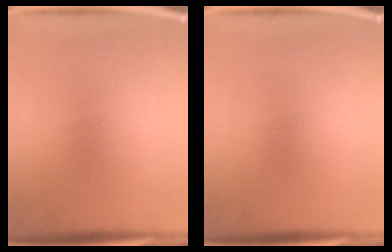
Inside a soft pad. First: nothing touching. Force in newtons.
{"total": 0.0}